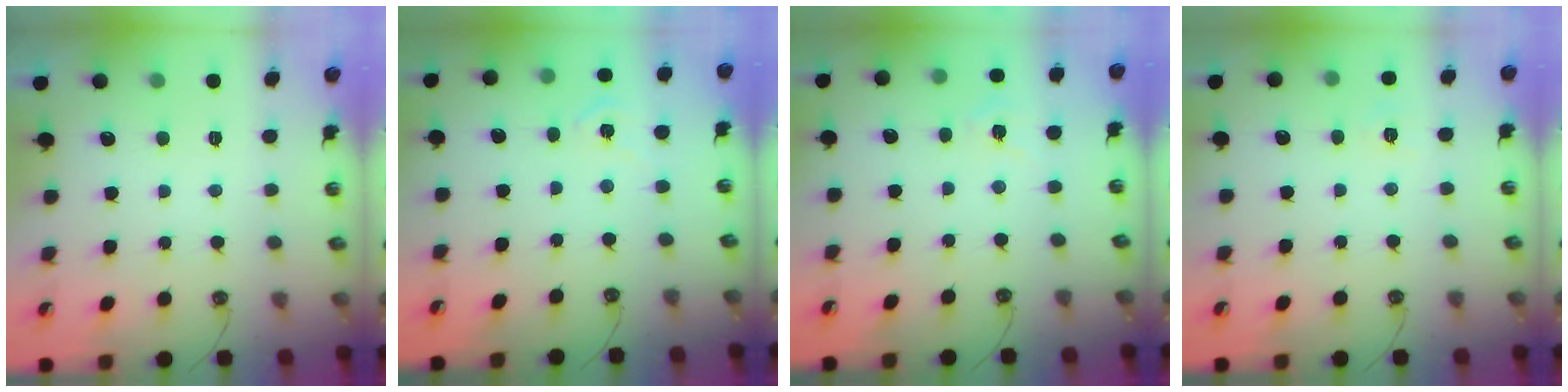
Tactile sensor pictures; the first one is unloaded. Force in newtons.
{"total": 5.3, "press": 5.2, "slide": 0.6}
{"total": 5.0, "press": 5.0, "slide": 0.5}
{"total": 4.7, "press": 4.6, "slide": 0.4}